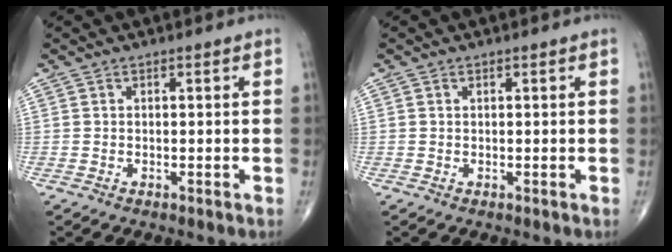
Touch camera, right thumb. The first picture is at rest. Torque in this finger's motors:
{"motor_torque": [-0.29, 0.10, -0.16, -0.07, -0.02]}